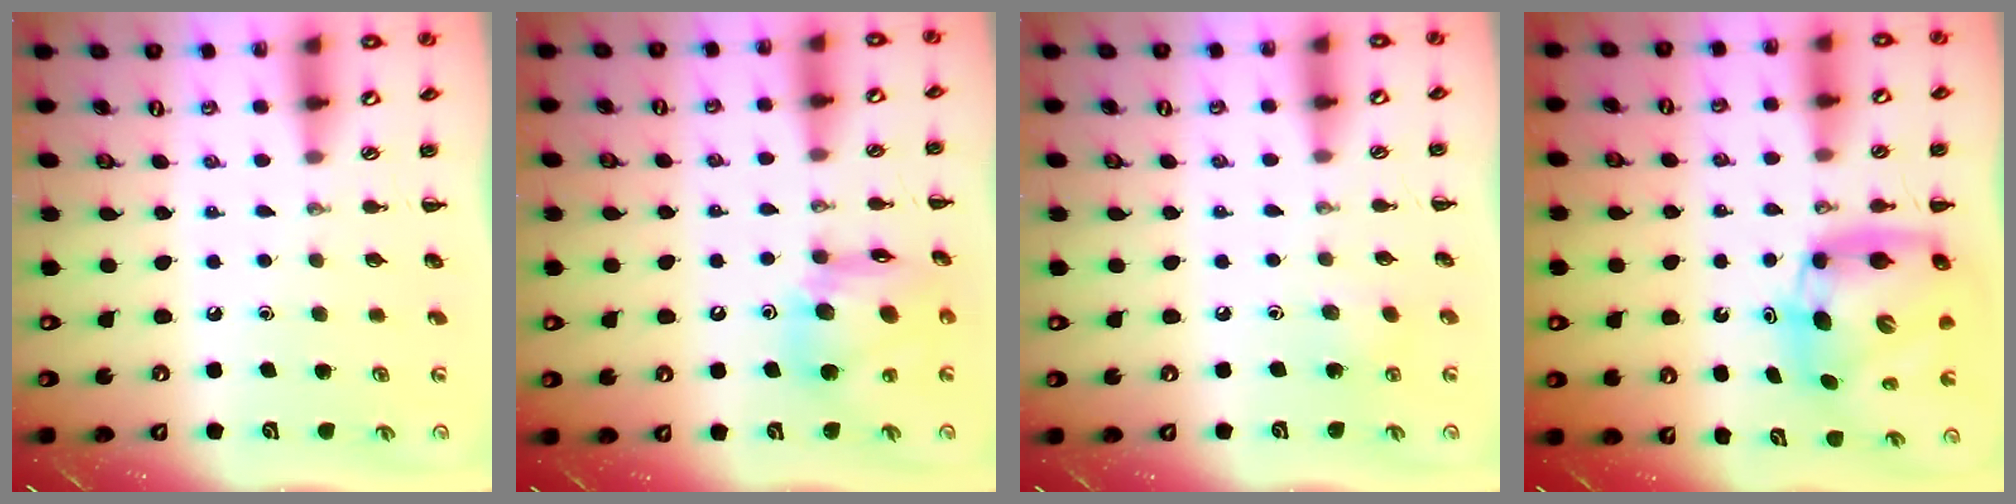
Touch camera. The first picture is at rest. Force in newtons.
{"total": 14.6, "press": 14.1, "slide": 3.8}
{"total": 3.7, "press": 3.5, "slide": 1.1}
{"total": 9.0, "press": 8.7, "slide": 2.3}